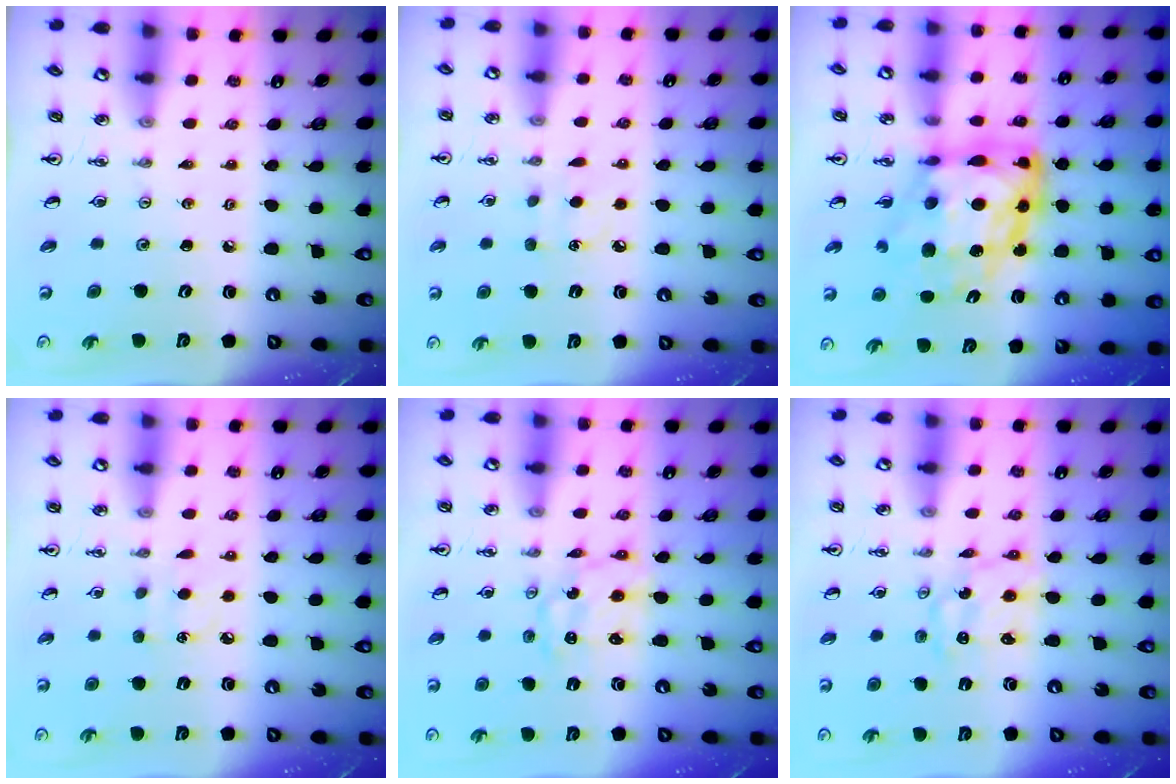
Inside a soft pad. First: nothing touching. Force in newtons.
{"total": 6.1, "press": 6.1, "slide": 0.7}
{"total": 15.8, "press": 15.8, "slide": 1.4}
{"total": 6.1, "press": 6.1, "slide": 0.7}
{"total": 2.7, "press": 2.7, "slide": 0.3}
{"total": 2.7, "press": 2.7, "slide": 0.3}